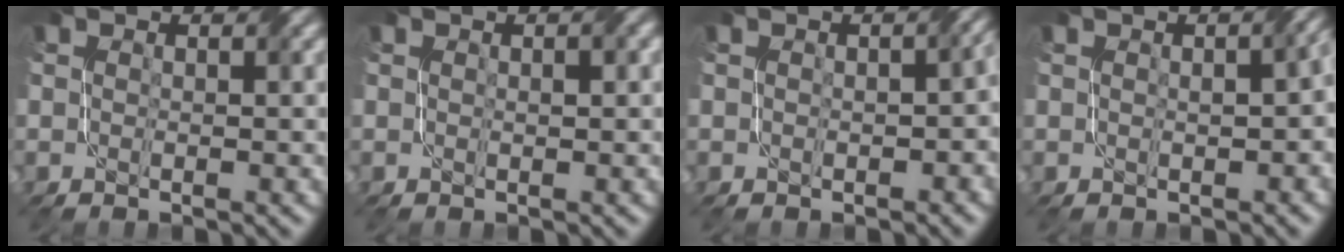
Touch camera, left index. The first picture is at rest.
{"total": 0.7, "force": [0.2, 0.1, 0.7], "torque": [-0.011, 0.004, 0.004]}
{"total": 3.5, "force": [0.0, 1.9, 2.9], "torque": [-0.018, 0.000, 0.008]}
{"total": 3.3, "force": [0.2, 1.3, 3.1], "torque": [-0.031, 0.006, 0.013]}